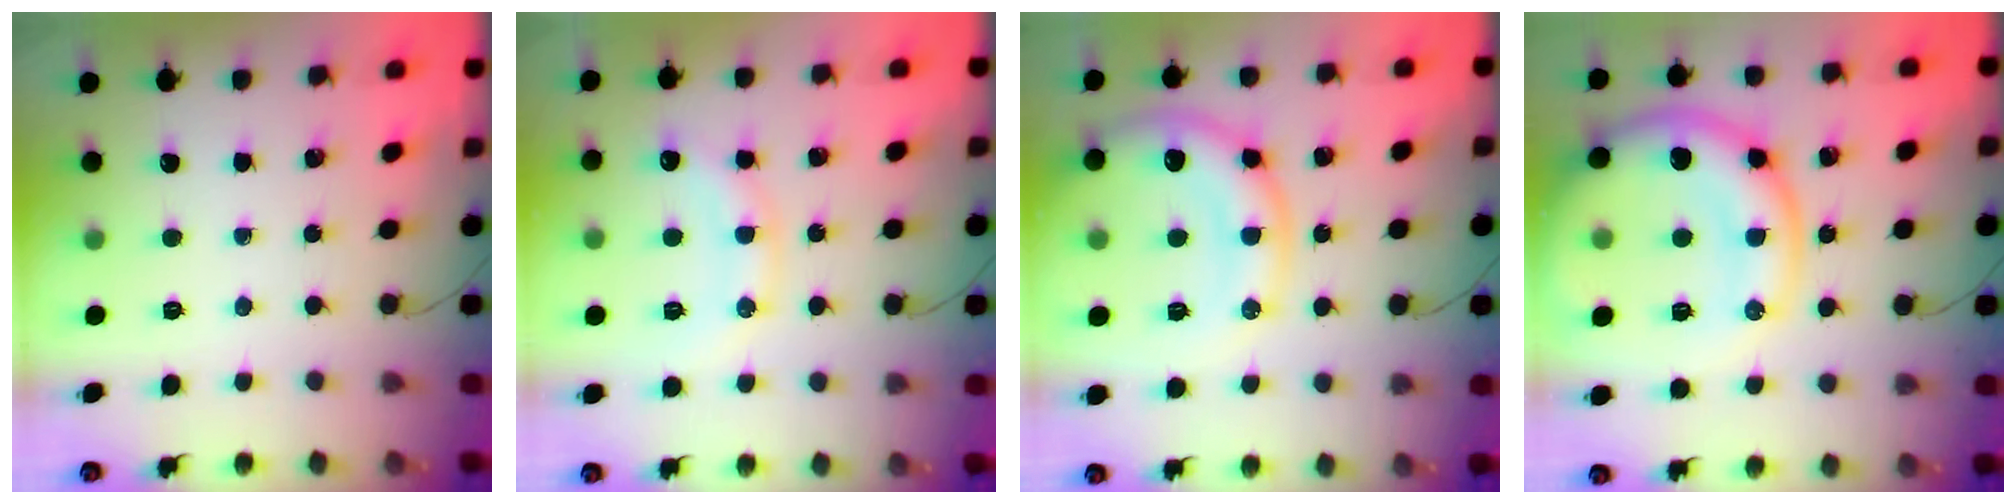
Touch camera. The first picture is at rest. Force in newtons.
{"total": 12.6, "press": 12.6, "slide": 0.5}
{"total": 15.2, "press": 15.1, "slide": 1.7}
{"total": 20.3, "press": 20.1, "slide": 2.4}